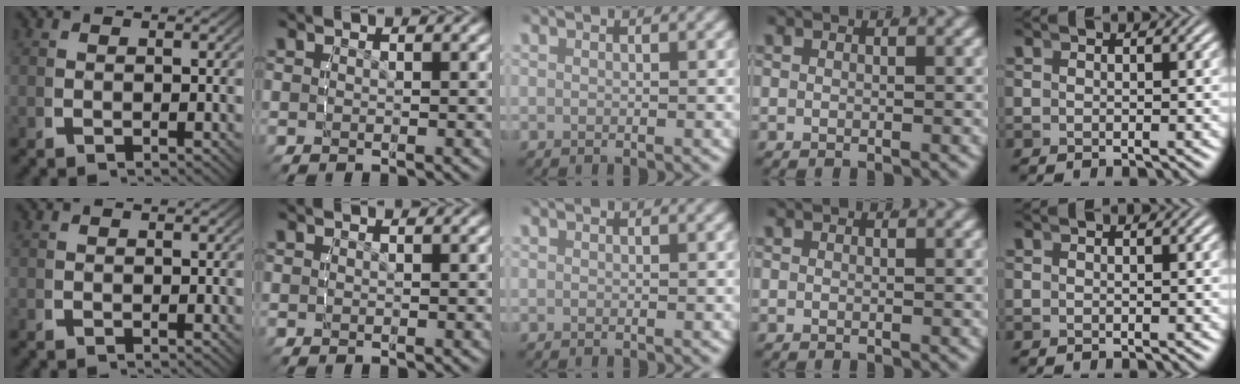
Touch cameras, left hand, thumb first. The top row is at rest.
{}